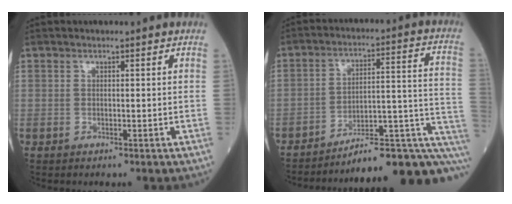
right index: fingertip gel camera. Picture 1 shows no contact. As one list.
[{"total": 17.1, "force": [-12.9, 1.9, 11.1], "torque": [-0.085, 0.055, -0.175]}]